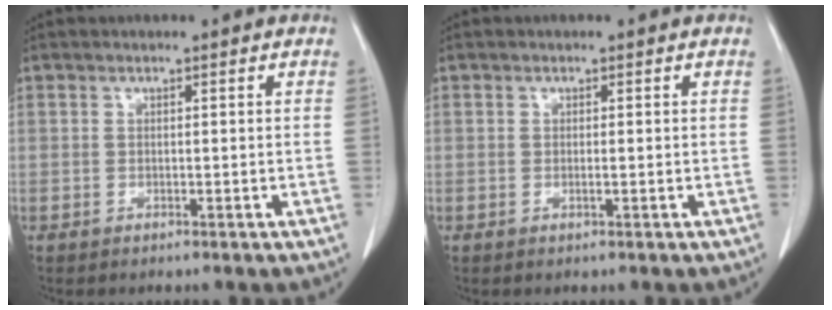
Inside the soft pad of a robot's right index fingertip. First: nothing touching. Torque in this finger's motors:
{"motor_torque": [-0.14, 0.13, -0.04, 0.00]}